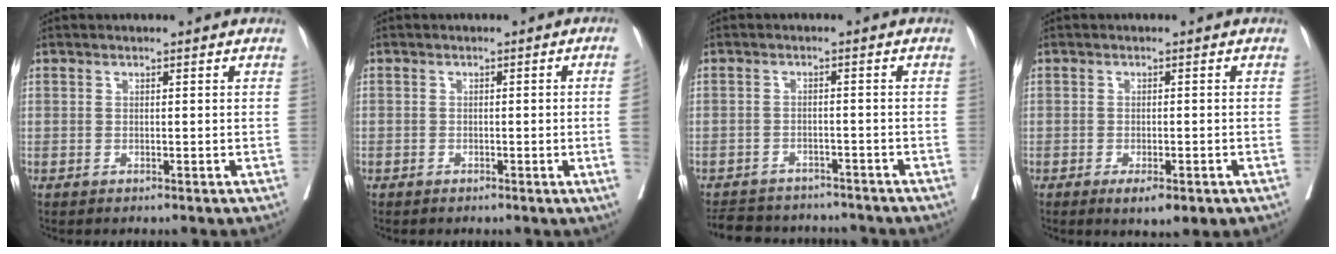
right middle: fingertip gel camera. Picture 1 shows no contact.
{"total": 2.2, "force": [-0.4, -0.4, 2.1], "torque": [-0.022, 0.002, -0.005]}
{"total": 11.1, "force": [-10.1, 3.5, 2.7], "torque": [-0.053, 0.007, -0.133]}
{"total": 4.6, "force": [-2.7, 1.4, 3.6], "torque": [-0.044, -0.007, -0.030]}